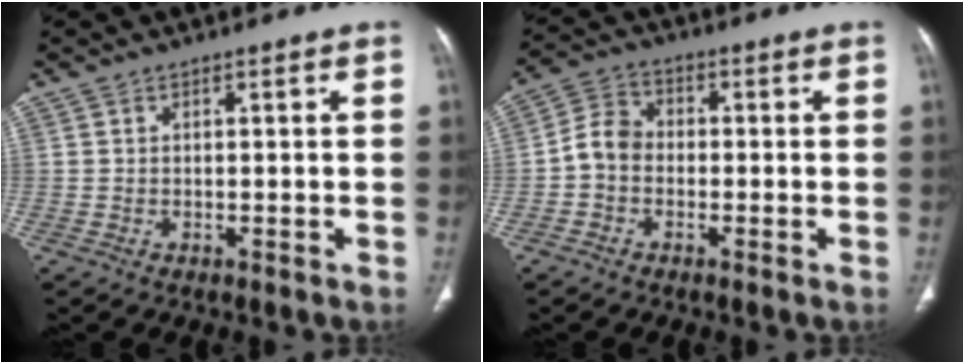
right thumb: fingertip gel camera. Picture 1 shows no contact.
{"total": 5.6, "force": [-1.2, 4.5, 3.1], "torque": [-0.045, 0.020, -0.036]}